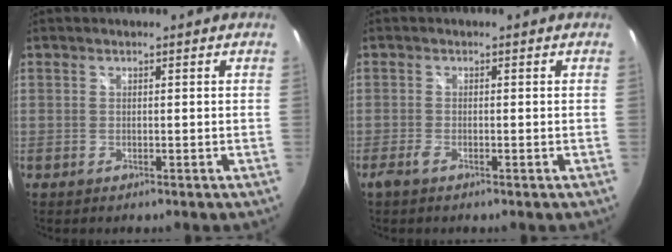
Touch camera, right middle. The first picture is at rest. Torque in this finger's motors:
{"motor_torque": [0.41, -0.53, 0.01, 0.04]}